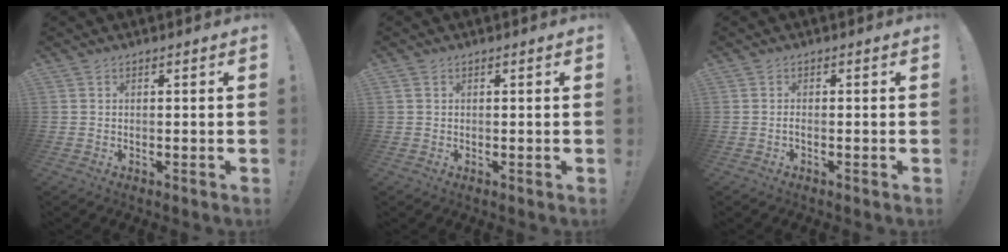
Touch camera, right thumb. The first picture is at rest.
{"total": 0.5, "force": [0.3, 0.5, 0.1], "torque": [-0.007, 0.004, 0.006]}
{"total": 0.9, "force": [-0.6, 0.1, 0.7], "torque": [-0.014, 0.002, -0.010]}